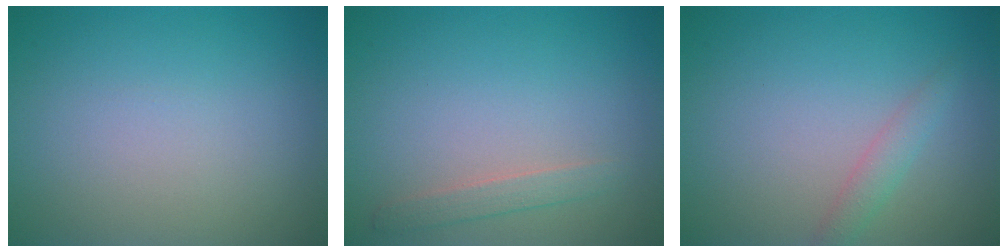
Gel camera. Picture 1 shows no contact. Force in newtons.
{"total": 1.4, "press": 1.4, "slide": 0.0}
{"total": 1.5, "press": 1.5, "slide": 0.0}